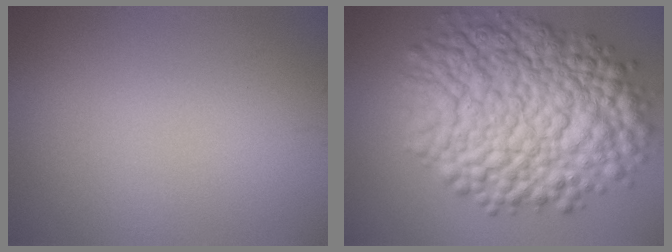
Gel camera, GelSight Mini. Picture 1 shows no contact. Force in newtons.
{"total": 14.3, "press": 14.3, "slide": 0.3}